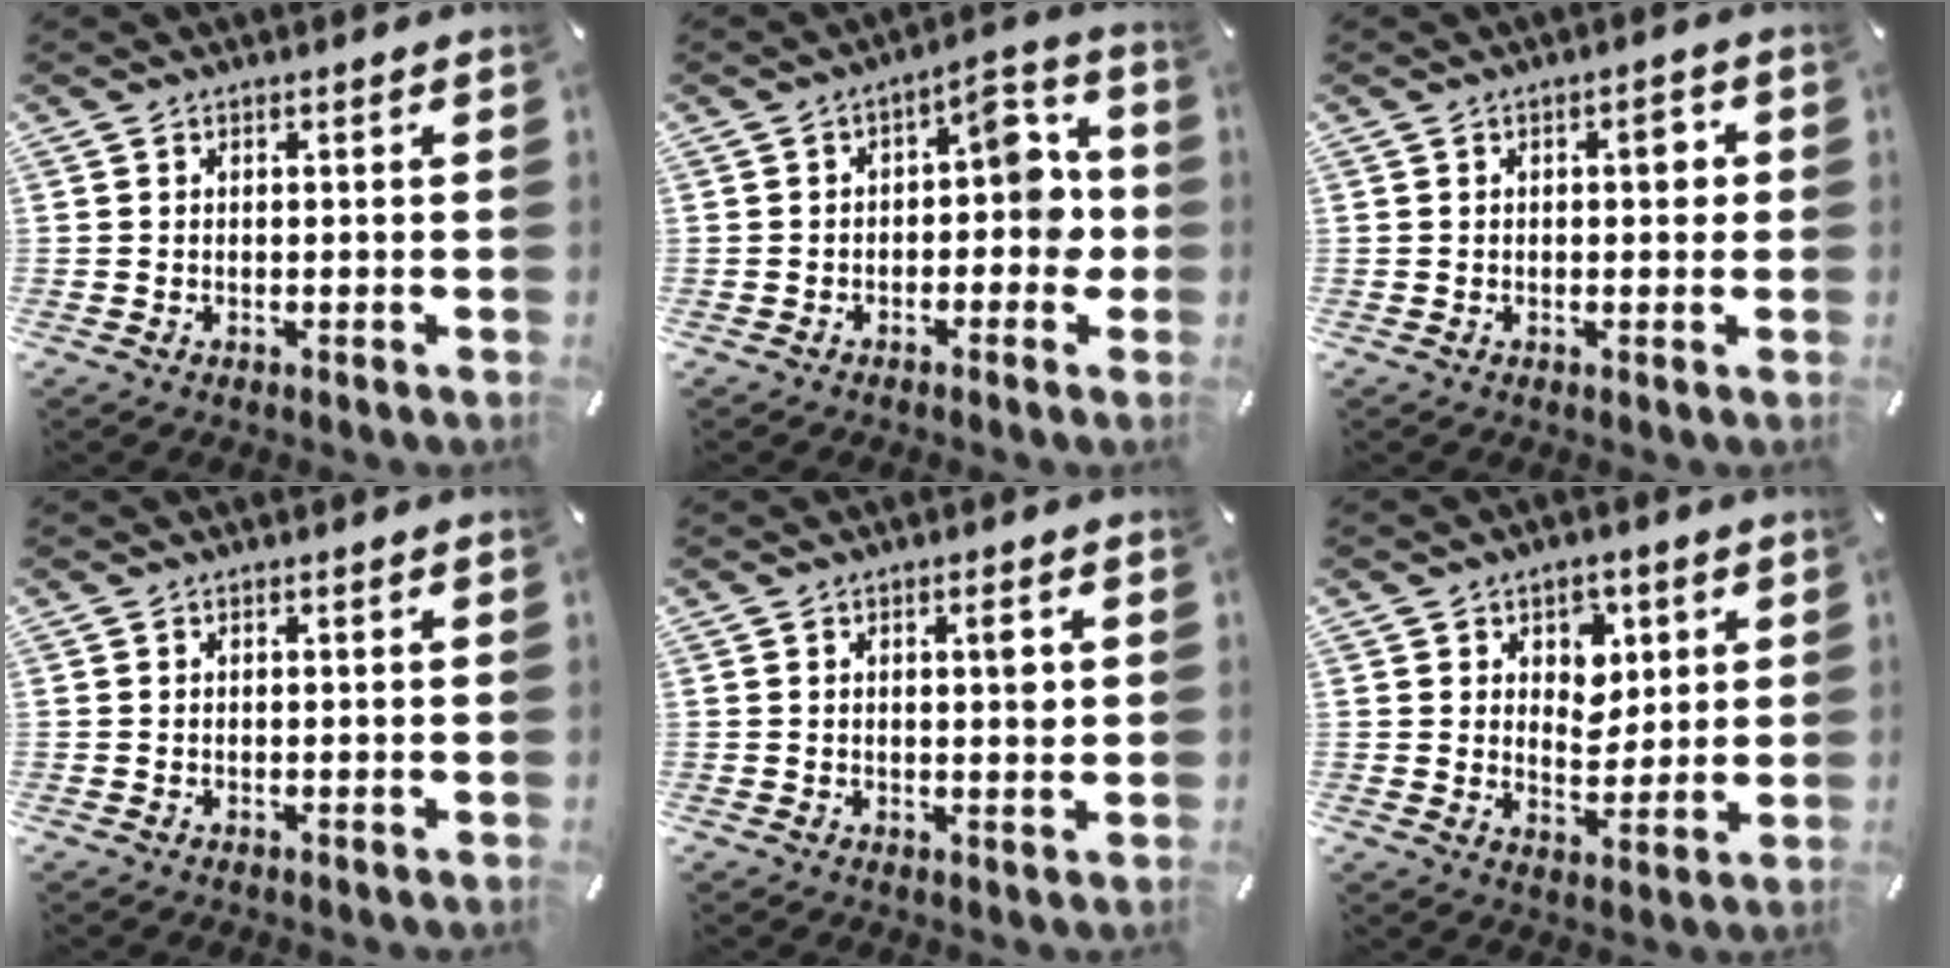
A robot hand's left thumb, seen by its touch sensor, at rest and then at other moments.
{"total": 9.1, "force": [0.1, 5.4, 7.3], "torque": [-0.087, -0.002, -0.006]}
{"total": 3.7, "force": [0.5, 1.9, 3.2], "torque": [-0.031, -0.001, -0.002]}
{"total": 0.0}
{"total": 3.5, "force": [0.9, 1.1, 3.2], "torque": [-0.040, -0.006, 0.008]}
{"total": 7.2, "force": [2.8, 6.0, 2.7], "torque": [-0.027, -0.011, 0.045]}